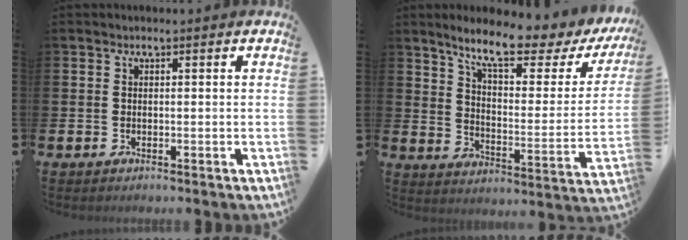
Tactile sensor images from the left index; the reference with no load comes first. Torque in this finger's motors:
{"motor_torque": [1.07, -1.07, 0.79, 0.21]}